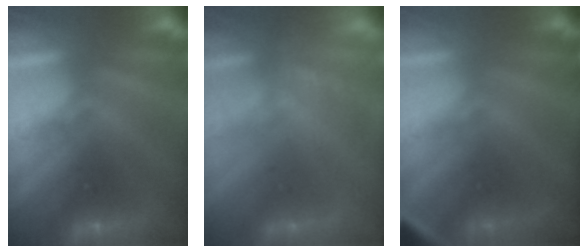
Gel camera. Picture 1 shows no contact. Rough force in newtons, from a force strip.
{"total": 1.6}
{"total": 2.8}